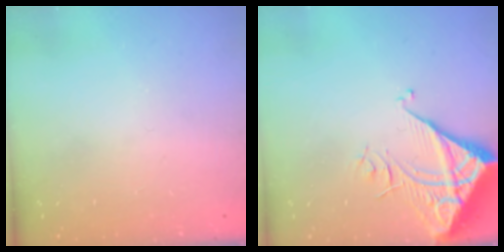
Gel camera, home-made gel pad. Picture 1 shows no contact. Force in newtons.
{"total": 7.5, "press": 7.4, "slide": 1.0}